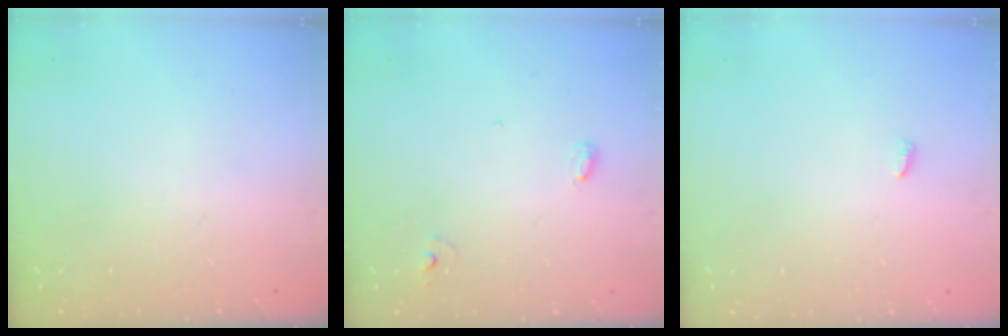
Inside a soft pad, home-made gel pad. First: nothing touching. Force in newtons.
{"total": 4.5, "press": 4.5, "slide": 0.4}
{"total": 2.4, "press": 2.4, "slide": 0.2}